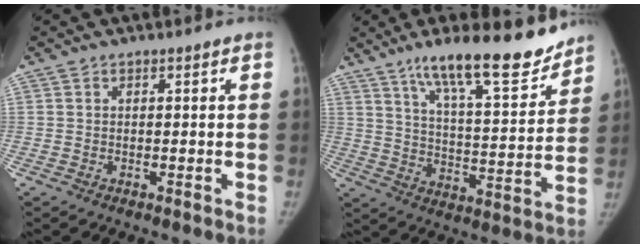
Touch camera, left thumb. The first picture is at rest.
{"total": 18.8, "force": [14.1, 4.3, 11.7], "torque": [-0.151, -0.079, 0.230]}